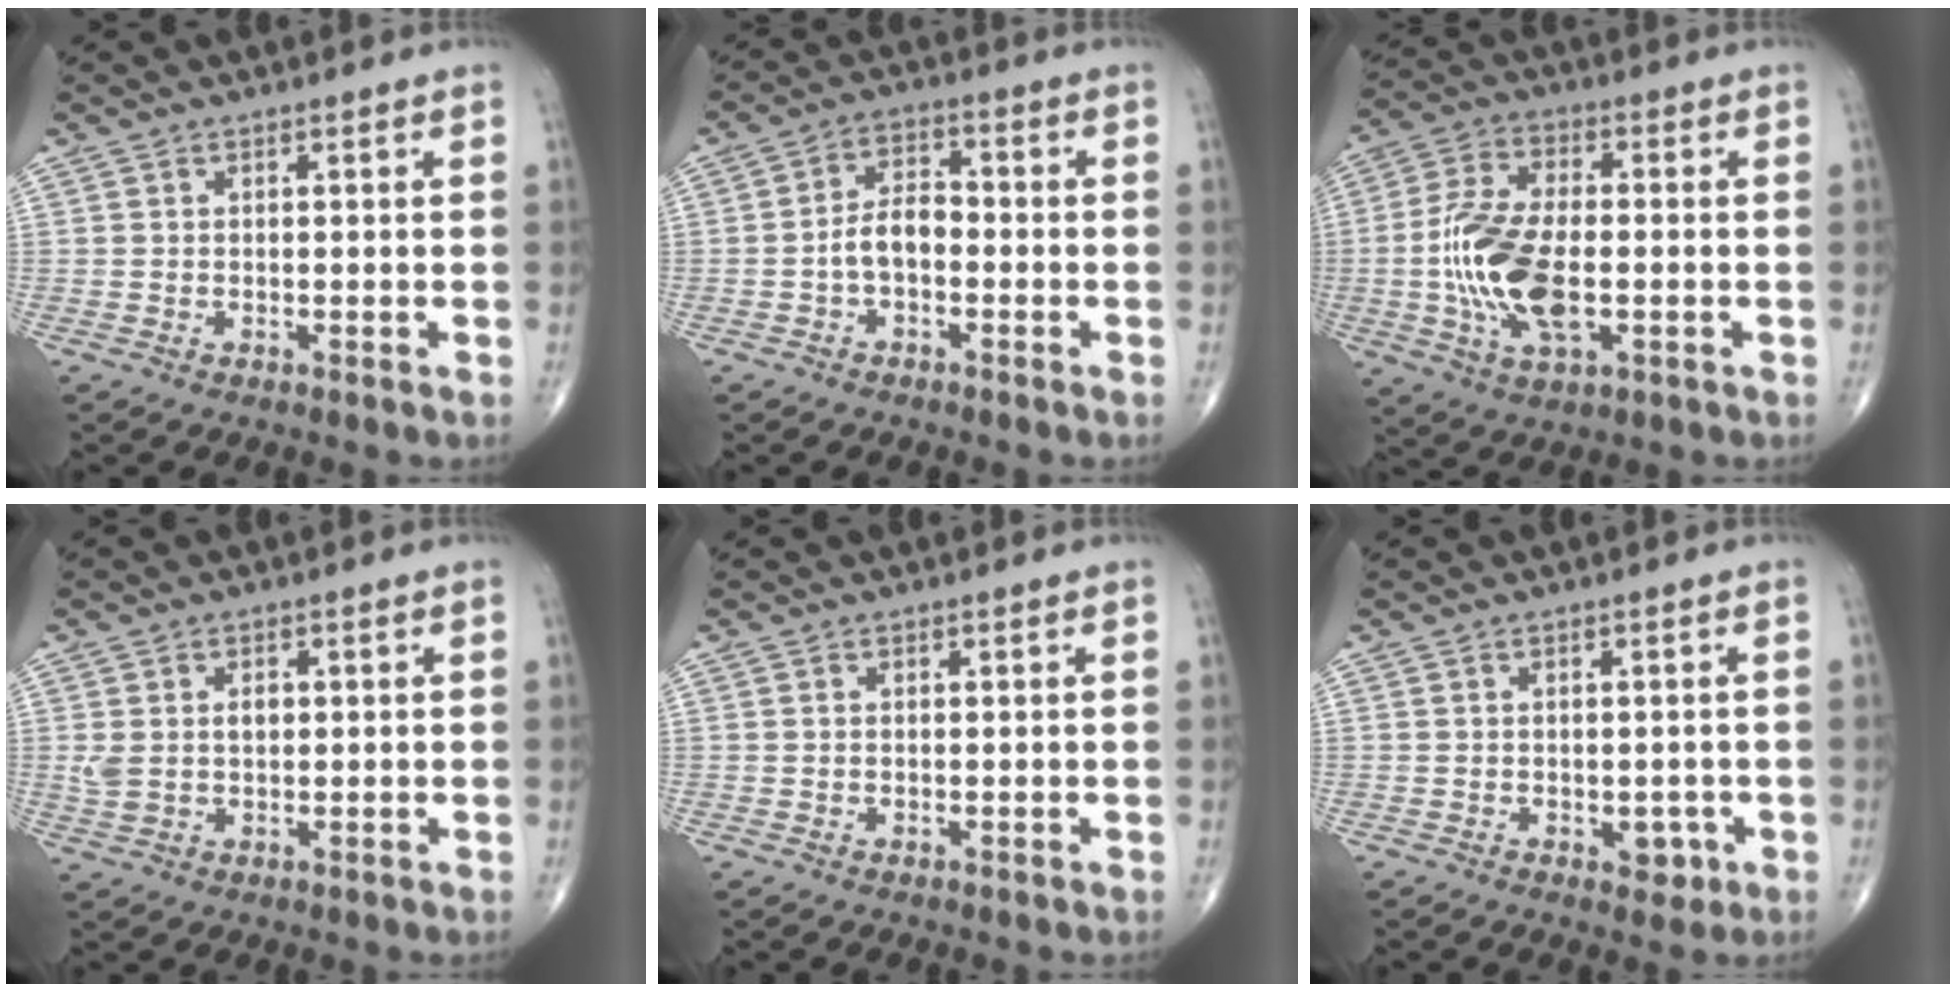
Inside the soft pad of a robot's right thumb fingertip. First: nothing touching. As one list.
[{"total": 5.6, "force": [-1.5, 3.3, 4.2], "torque": [-0.067, 0.028, -0.036]}, {"total": 15.1, "force": [-2.3, 7.3, 13.0], "torque": [-0.267, 0.007, -0.042]}, {"total": 4.5, "force": [0.6, 3.0, 3.3], "torque": [-0.064, 0.007, 0.016]}, {"total": 0.0}, {"total": 3.4, "force": [-1.2, 2.1, 2.4], "torque": [-0.013, 0.005, -0.013]}]